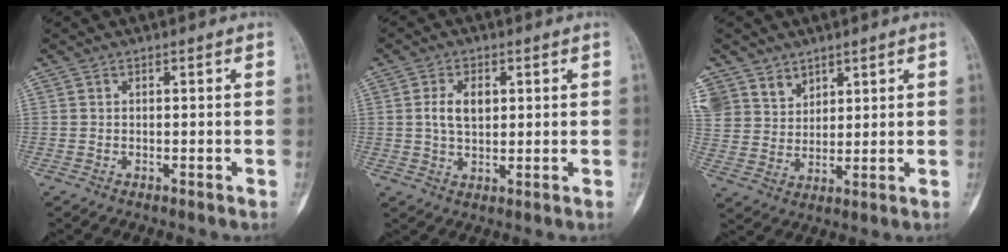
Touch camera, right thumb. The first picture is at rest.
{"total": 5.2, "force": [1.1, 3.3, 3.9], "torque": [-0.062, 0.003, 0.020]}
{"total": 9.1, "force": [5.9, 6.8, 1.2], "torque": [0.006, -0.024, 0.125]}